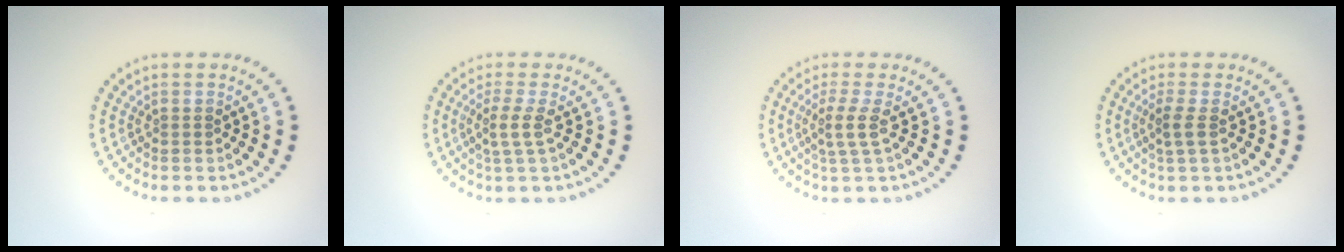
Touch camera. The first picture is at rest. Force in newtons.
{"total": 2.0, "press": 1.6, "slide": 1.3}
{"total": 2.1, "press": 1.6, "slide": 1.4}
{"total": 1.5, "press": 1.3, "slide": 0.9}